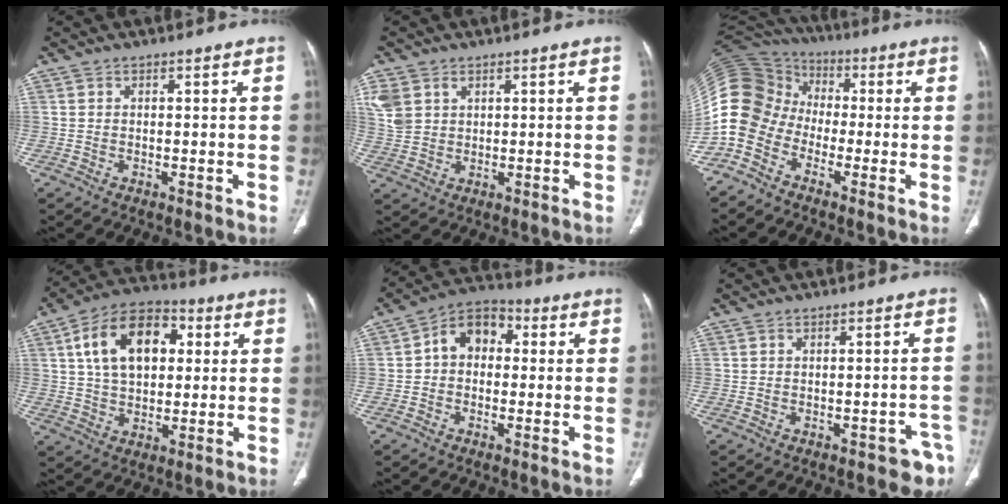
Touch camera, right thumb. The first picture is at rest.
{"total": 6.4, "force": [2.8, 4.8, 3.2], "torque": [-0.065, -0.002, 0.069]}
{"total": 16.5, "force": [-5.7, 13.2, 8.1], "torque": [-0.182, 0.066, -0.120]}
{"total": 15.8, "force": [4.1, 10.0, 11.6], "torque": [-0.177, 0.013, 0.064]}
{"total": 8.3, "force": [0.5, 6.2, 5.4], "torque": [-0.060, 0.028, -0.009]}
{"total": 5.9, "force": [-4.1, 2.9, 3.2], "torque": [-0.014, 0.027, -0.046]}